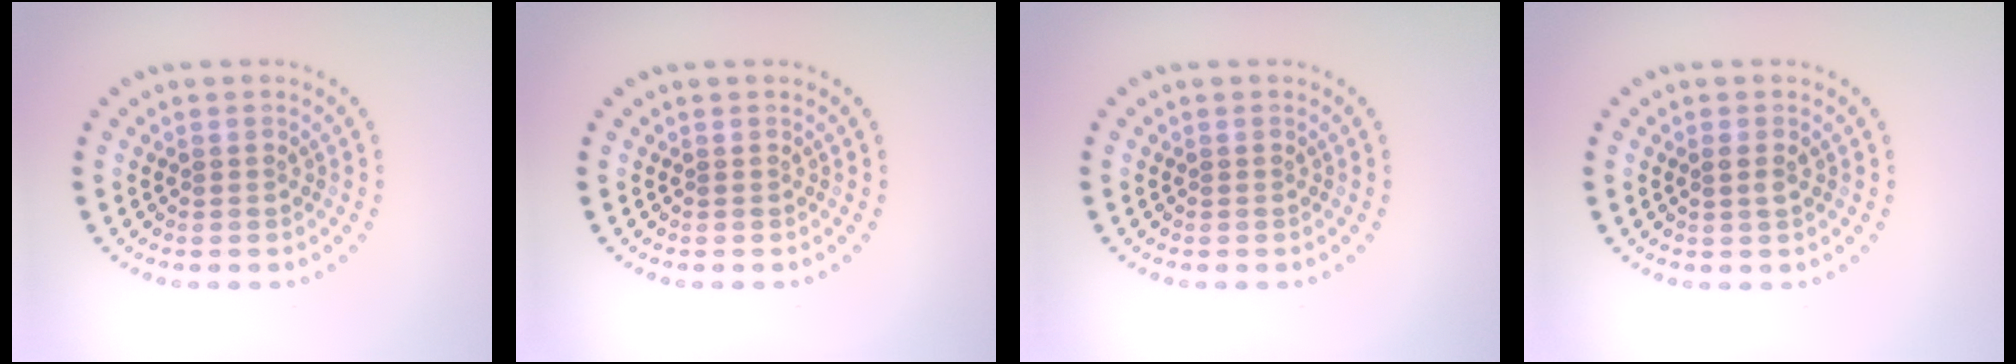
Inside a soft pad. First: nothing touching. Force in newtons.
{"total": 0.0}
{"total": 0.0}
{"total": 0.9, "press": 0.9, "slide": 0.2}